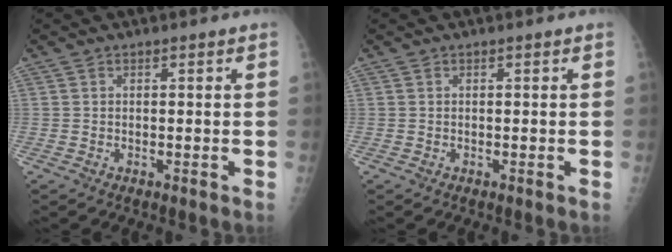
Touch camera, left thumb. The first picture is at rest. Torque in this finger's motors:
{"motor_torque": [-0.04, -0.01, -0.06, 0.01, 0.00]}